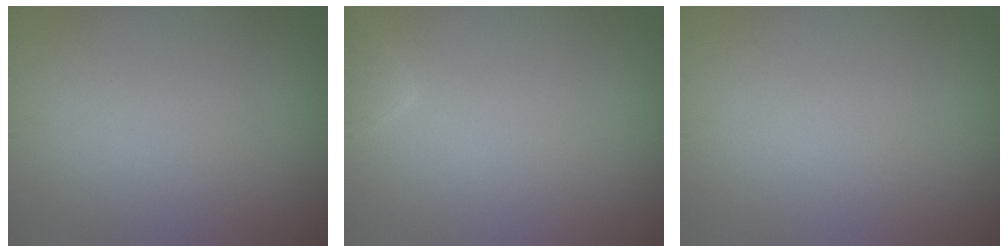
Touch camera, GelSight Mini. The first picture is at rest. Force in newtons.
{"total": 1.1, "press": 1.1, "slide": 0.1}
{"total": 0.0}